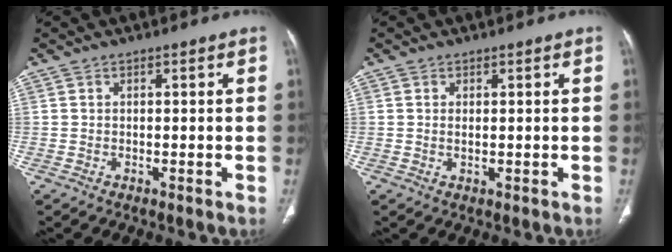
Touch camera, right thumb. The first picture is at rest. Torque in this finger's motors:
{"motor_torque": [-0.34, 0.39, -0.29, 0.16, 0.00]}